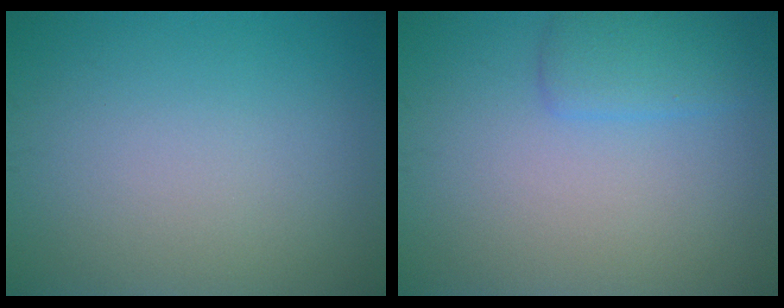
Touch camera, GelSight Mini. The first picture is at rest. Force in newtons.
{"total": 2.4, "press": 2.4, "slide": 0.1}